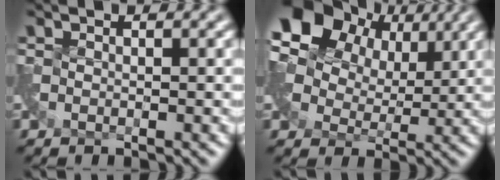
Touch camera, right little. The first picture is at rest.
{"total": 13.4, "force": [6.4, 8.7, 7.8], "torque": [-0.146, 0.045, 0.098]}